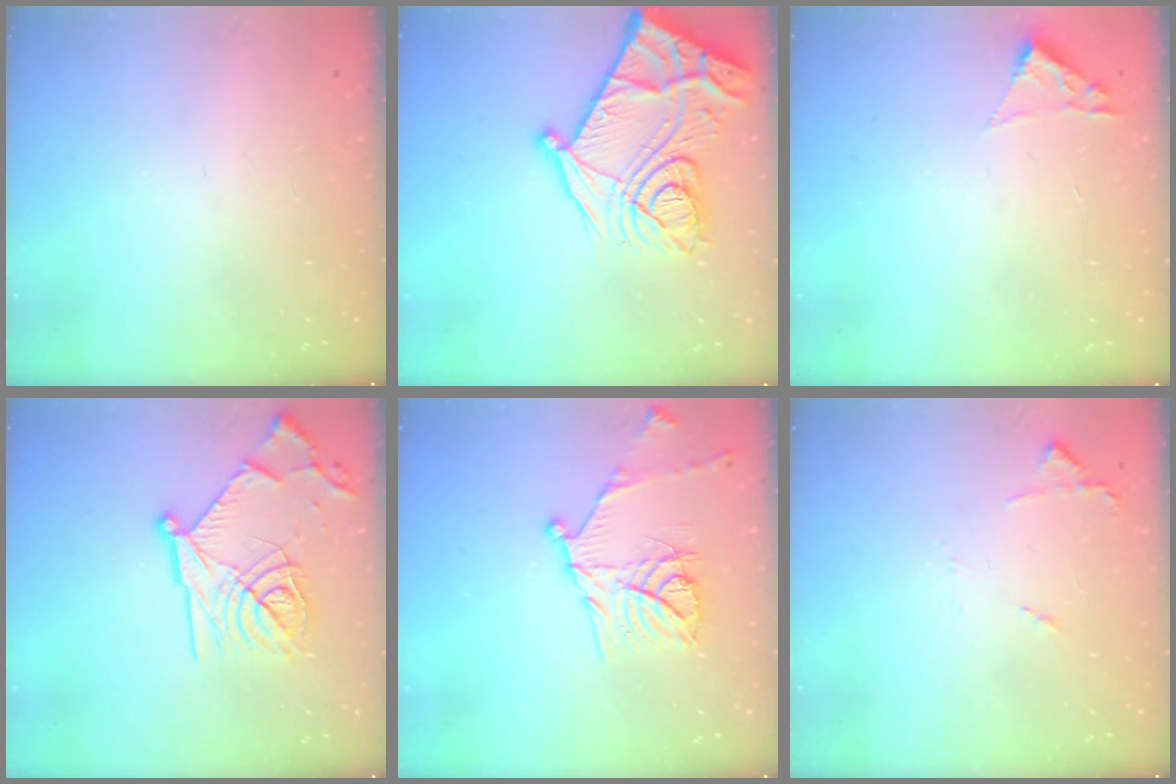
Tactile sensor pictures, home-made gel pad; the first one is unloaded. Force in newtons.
{"total": 27.1, "press": 27.1, "slide": 0.8}
{"total": 1.8, "press": 1.8, "slide": 0.2}
{"total": 19.8, "press": 19.7, "slide": 1.2}
{"total": 16.1, "press": 16.1, "slide": 1.3}
{"total": 7.8, "press": 7.7, "slide": 0.7}